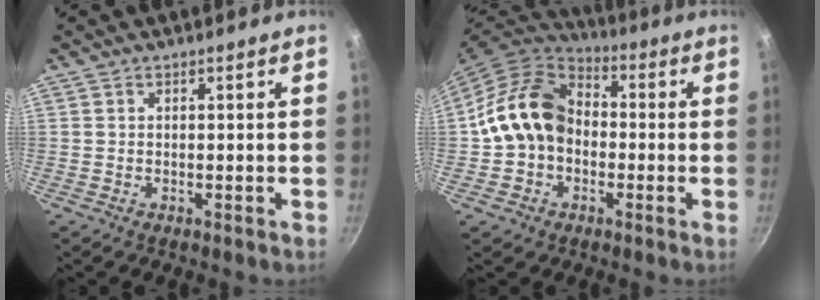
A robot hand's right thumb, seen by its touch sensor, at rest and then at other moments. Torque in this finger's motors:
{"motor_torque": [-0.21, 1.04, 0.14, -0.11, 0.18]}